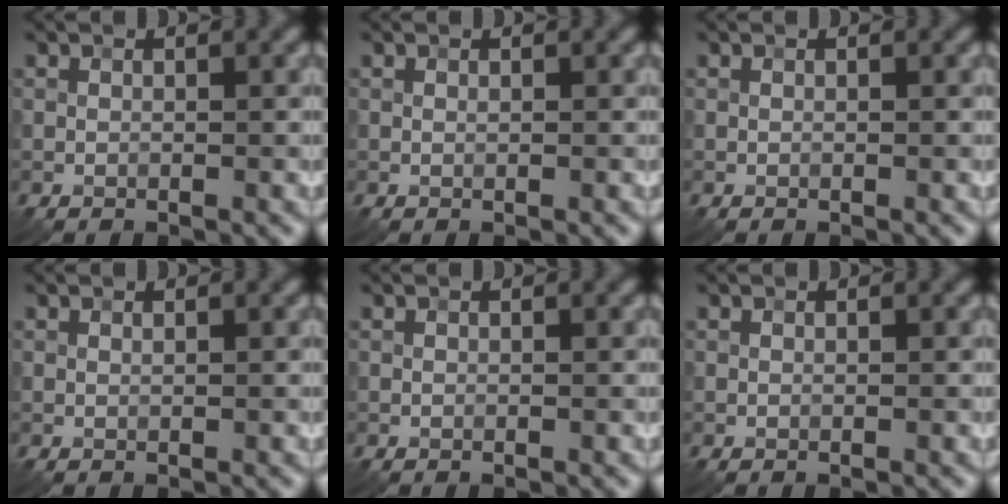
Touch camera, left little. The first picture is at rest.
{"total": 0.0}
{"total": 0.0}
{"total": 0.0}
{"total": 0.0}
{"total": 0.0}